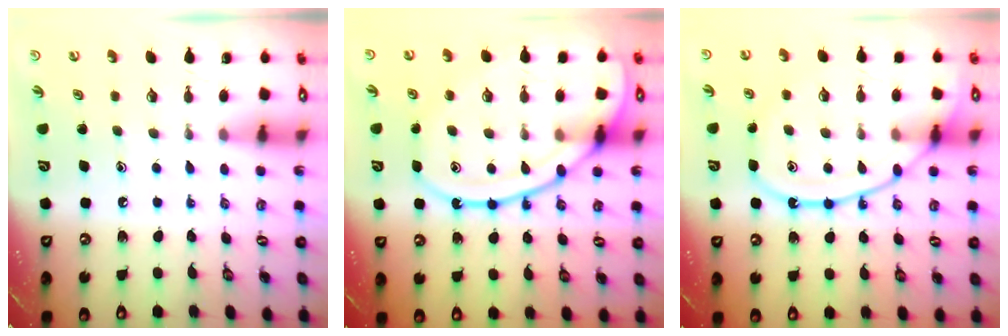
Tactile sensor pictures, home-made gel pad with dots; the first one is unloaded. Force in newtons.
{"total": 17.9, "press": 17.8, "slide": 1.6}
{"total": 13.8, "press": 13.8, "slide": 1.3}